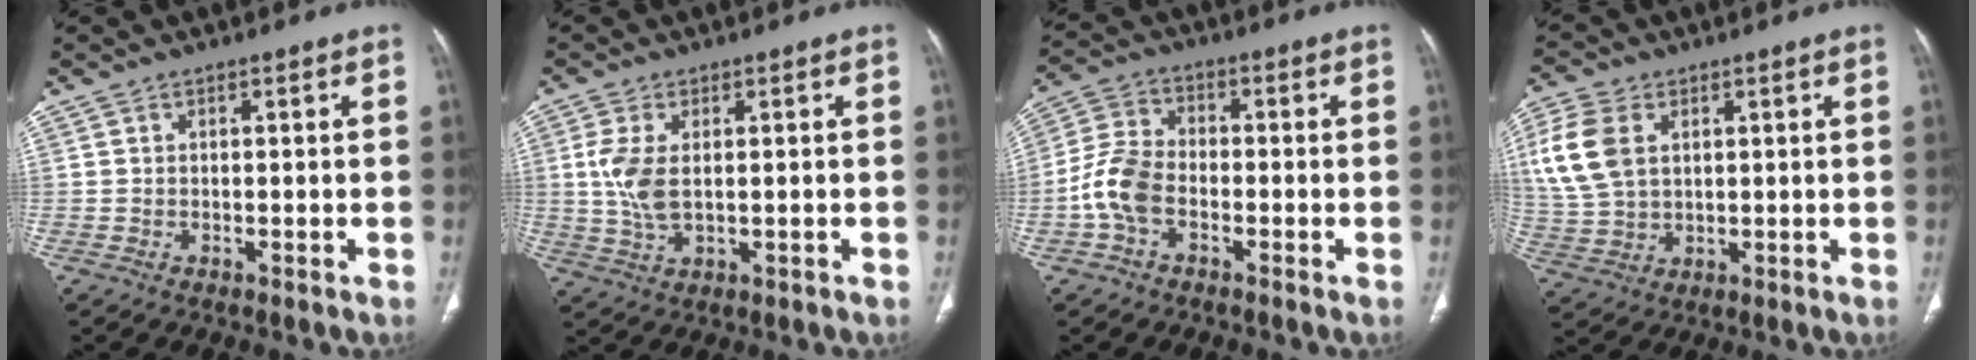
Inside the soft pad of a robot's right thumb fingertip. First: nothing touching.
{"total": 6.4, "force": [0.6, 3.3, 5.5], "torque": [-0.125, -0.002, 0.017]}
{"total": 7.8, "force": [-2.6, 4.8, 5.6], "torque": [-0.114, 0.022, -0.062]}
{"total": 11.8, "force": [3.2, 8.0, 8.0], "torque": [-0.177, 0.000, 0.067]}